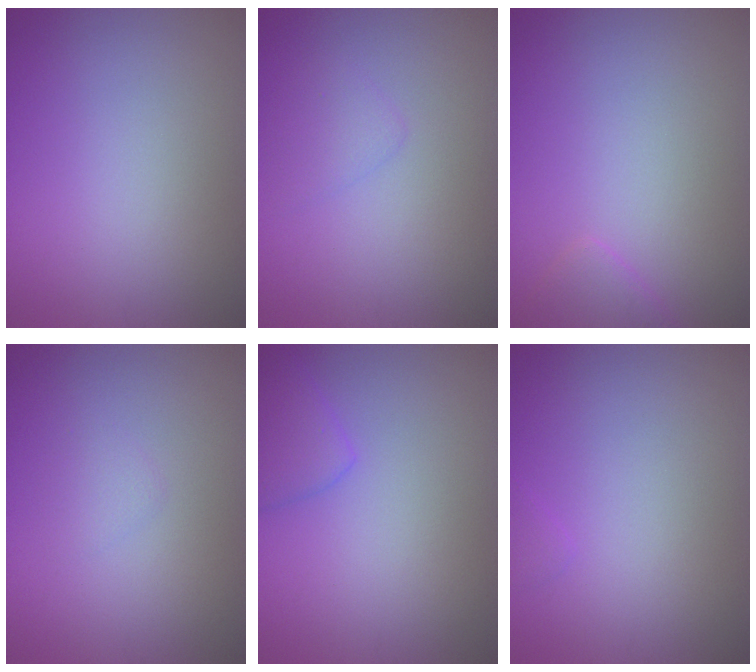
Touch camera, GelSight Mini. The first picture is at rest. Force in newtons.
{"total": 1.6, "press": 1.6, "slide": 0.1}
{"total": 1.5, "press": 1.5, "slide": 0.1}
{"total": 1.0, "press": 1.0, "slide": 0.1}
{"total": 2.6, "press": 2.6, "slide": 0.2}
{"total": 0.6, "press": 0.6, "slide": 0.1}